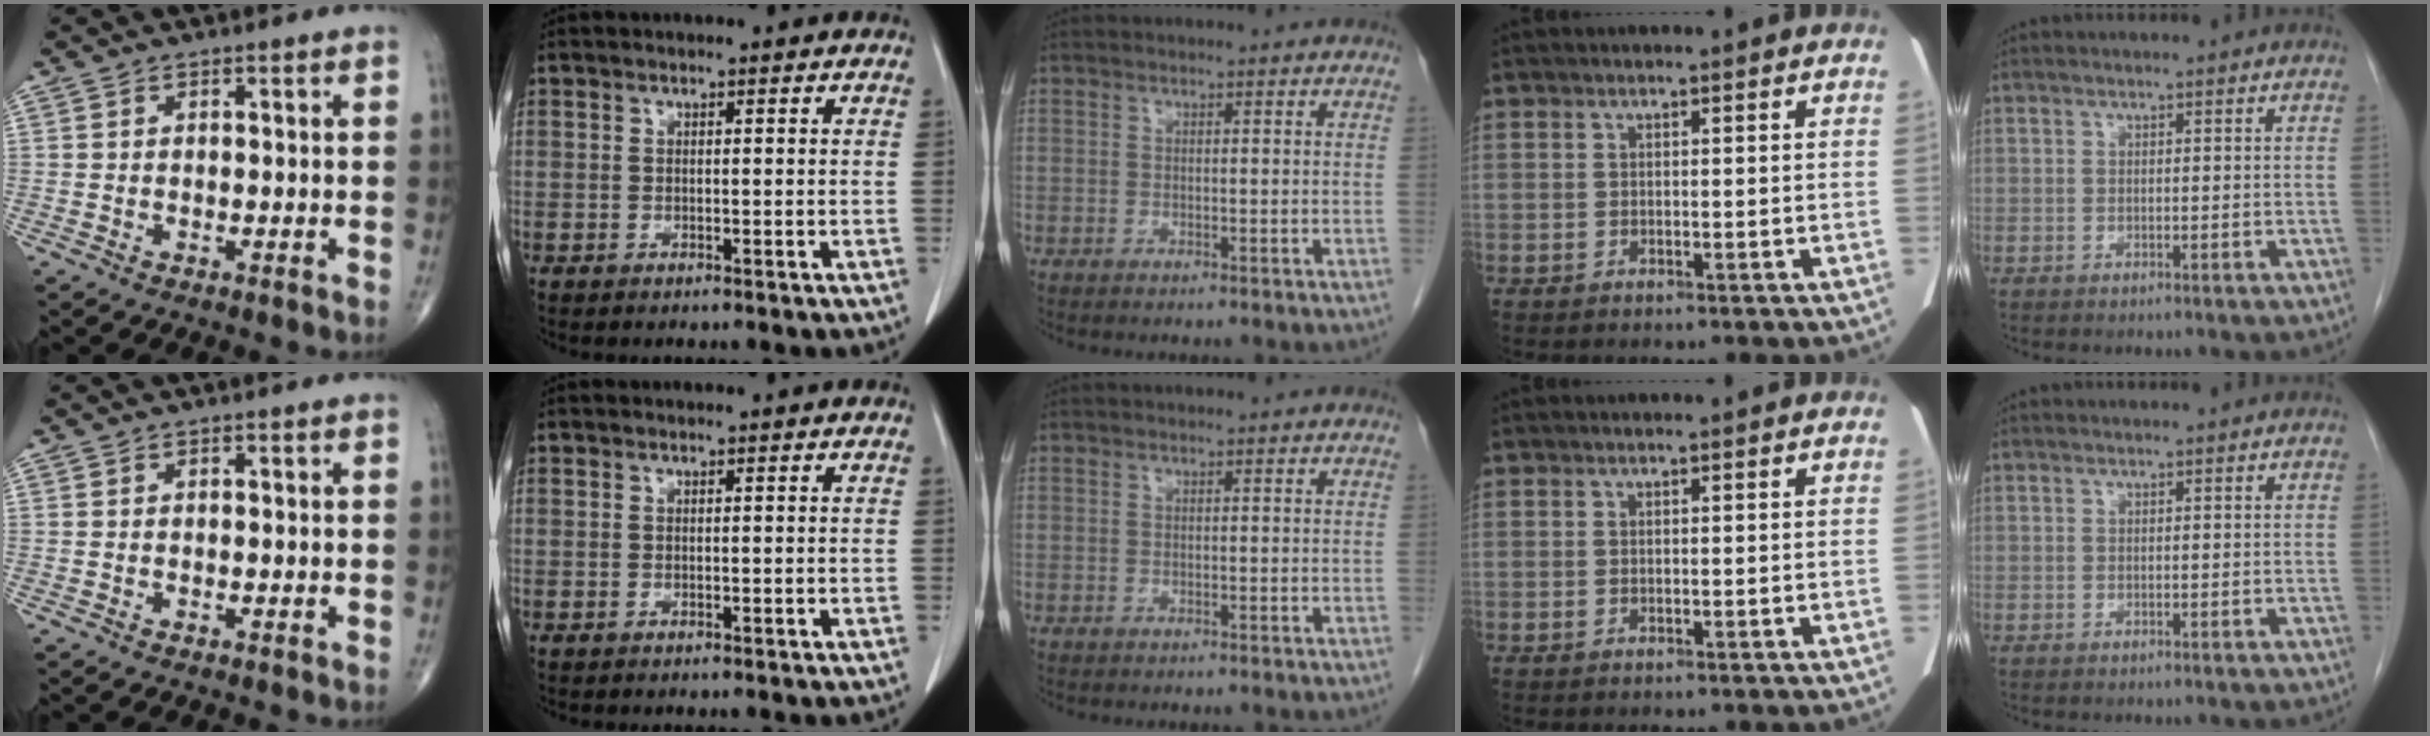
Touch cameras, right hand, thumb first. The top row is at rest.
{}